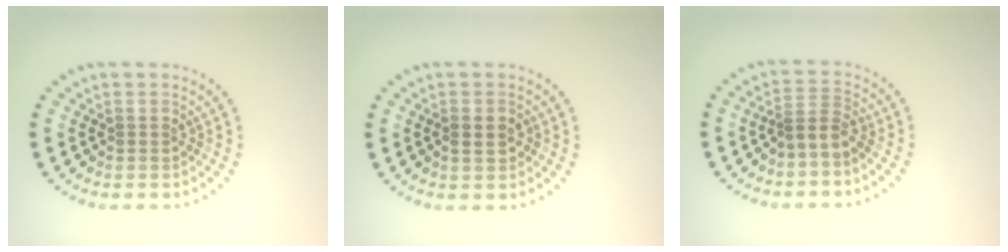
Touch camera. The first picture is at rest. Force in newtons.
{"total": 1.5, "press": 1.5, "slide": 0.2}
{"total": 2.0, "press": 1.3, "slide": 1.6}